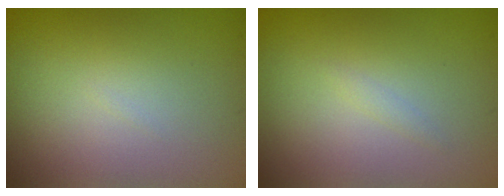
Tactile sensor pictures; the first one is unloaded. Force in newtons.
{"total": 0.5, "press": 0.5, "slide": 0.0}